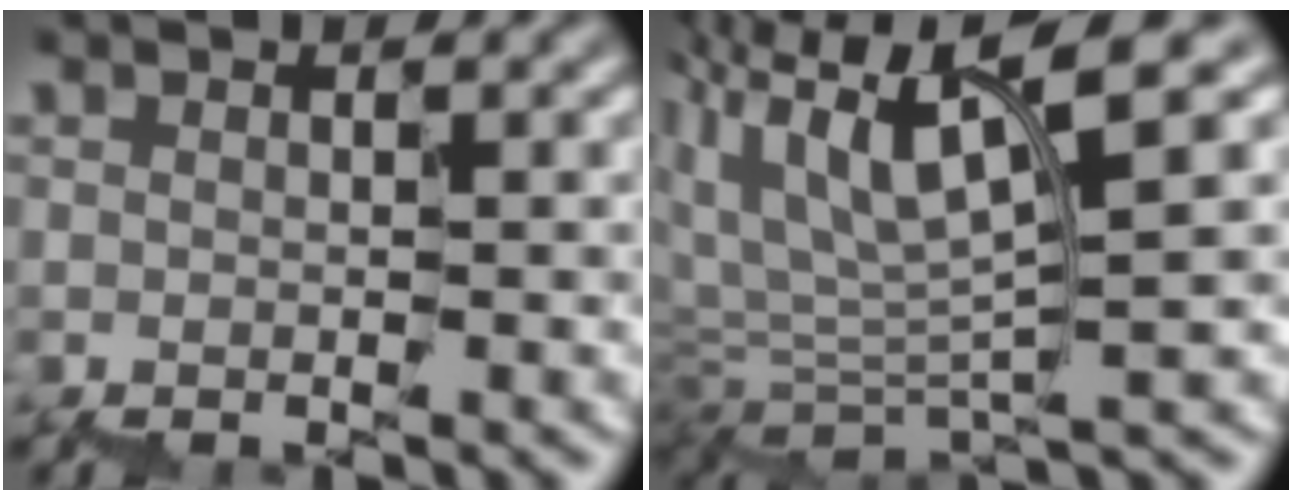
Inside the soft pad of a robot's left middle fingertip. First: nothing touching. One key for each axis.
{"total": 5.7, "fx": 3.6, "fy": 1.1, "fz": 4.4, "tx": -0.089, "ty": 0.014, "tz": 0.068}